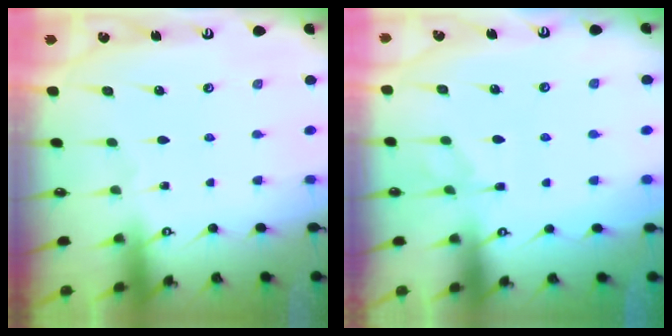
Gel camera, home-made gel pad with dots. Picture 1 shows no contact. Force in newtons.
{"total": 1.1, "press": 0.3, "slide": 1.1}